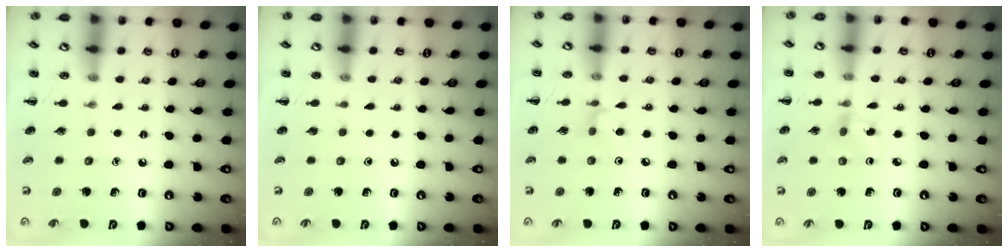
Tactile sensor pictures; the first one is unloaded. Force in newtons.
{"total": 0.0}
{"total": 4.6, "press": 4.4, "slide": 1.6}
{"total": 2.8, "press": 2.5, "slide": 1.2}